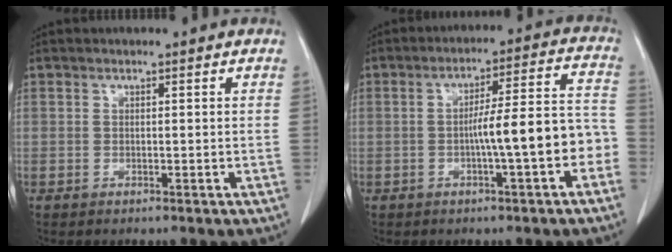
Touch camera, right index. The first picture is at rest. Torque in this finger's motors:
{"motor_torque": [1.48, -0.46, 0.75, 0.19]}